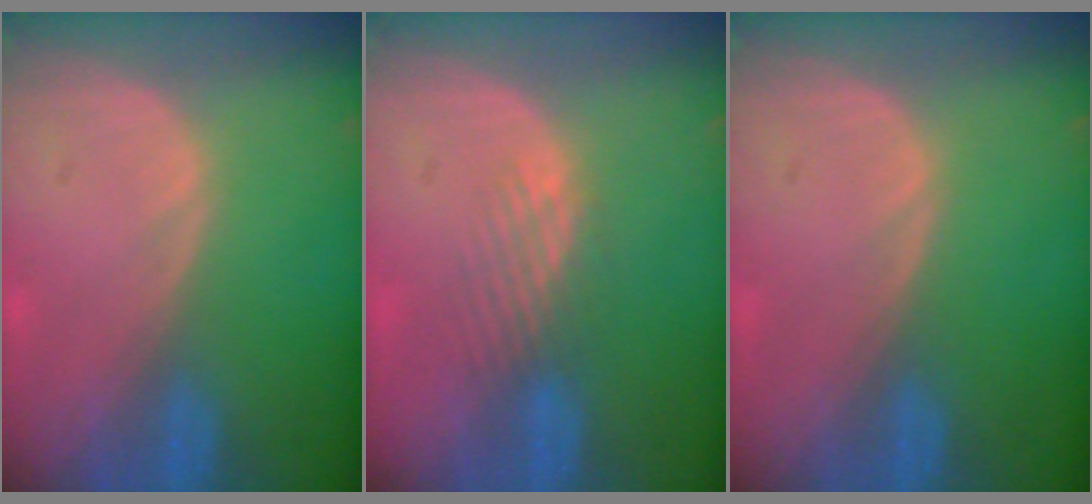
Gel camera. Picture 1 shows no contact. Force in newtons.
{"total": 3.1, "press": 2.5, "slide": 1.8}
{"total": 0.0}